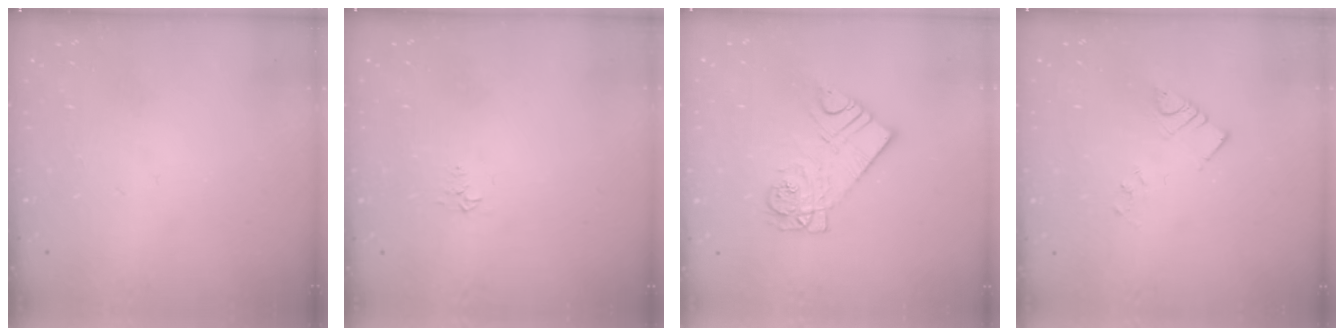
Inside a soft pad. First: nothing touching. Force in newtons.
{"total": 3.3, "press": 3.2, "slide": 0.4}
{"total": 10.5, "press": 10.4, "slide": 0.9}
{"total": 4.0, "press": 3.9, "slide": 0.5}